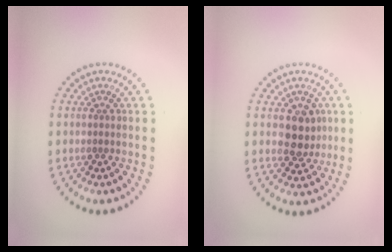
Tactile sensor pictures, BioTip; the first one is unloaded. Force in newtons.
{"total": 3.4, "press": 3.2, "slide": 0.9}